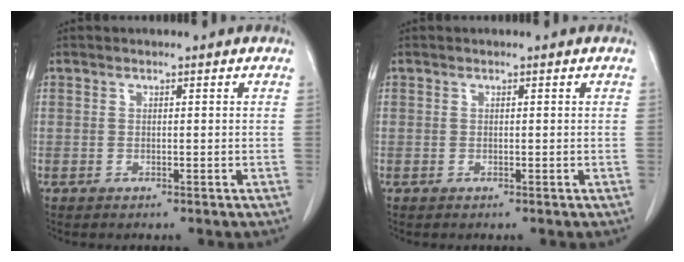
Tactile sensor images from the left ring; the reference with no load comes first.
{"total": 0.0}